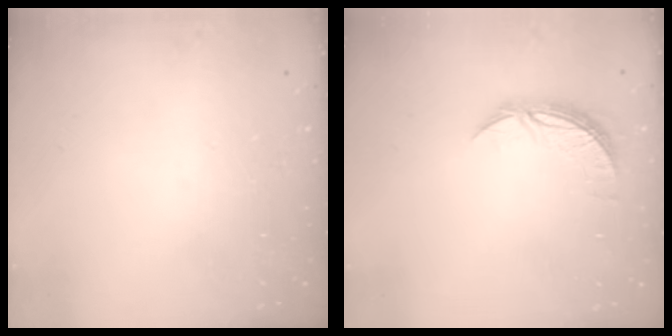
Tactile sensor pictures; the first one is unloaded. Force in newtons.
{"total": 6.7, "press": 6.7, "slide": 0.4}